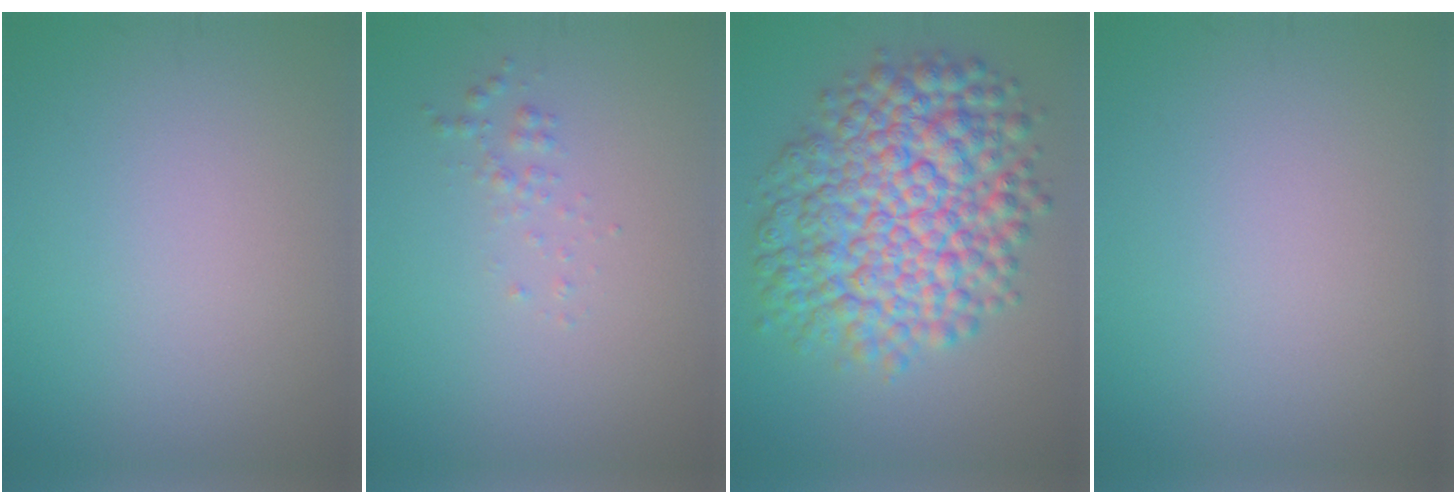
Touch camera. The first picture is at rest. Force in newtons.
{"total": 0.9, "press": 0.9, "slide": 0.0}
{"total": 11.5, "press": 11.5, "slide": 0.2}
{"total": 0.0}